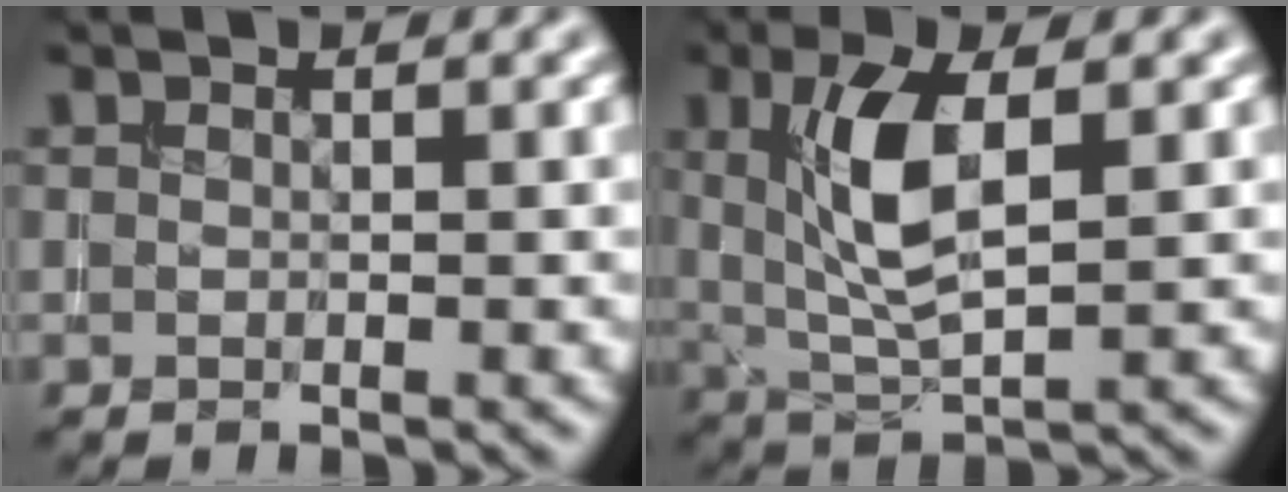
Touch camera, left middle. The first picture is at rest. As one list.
[{"total": 6.1, "force": [1.4, 2.3, 5.5], "torque": [-0.112, 0.002, 0.031]}]